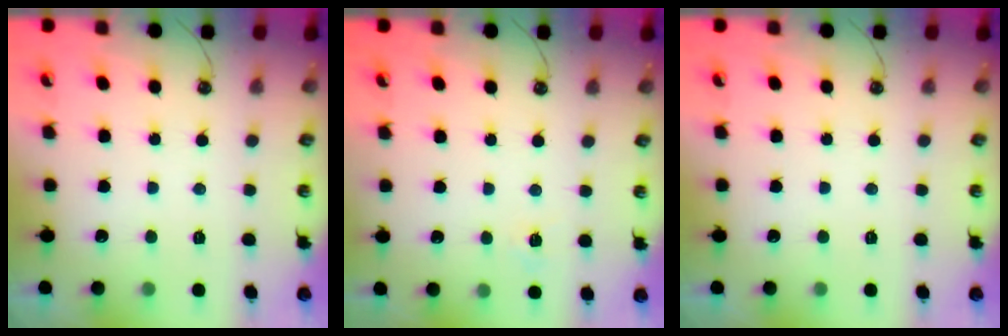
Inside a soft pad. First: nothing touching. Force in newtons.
{"total": 4.3, "press": 4.3, "slide": 0.4}
{"total": 0.0}